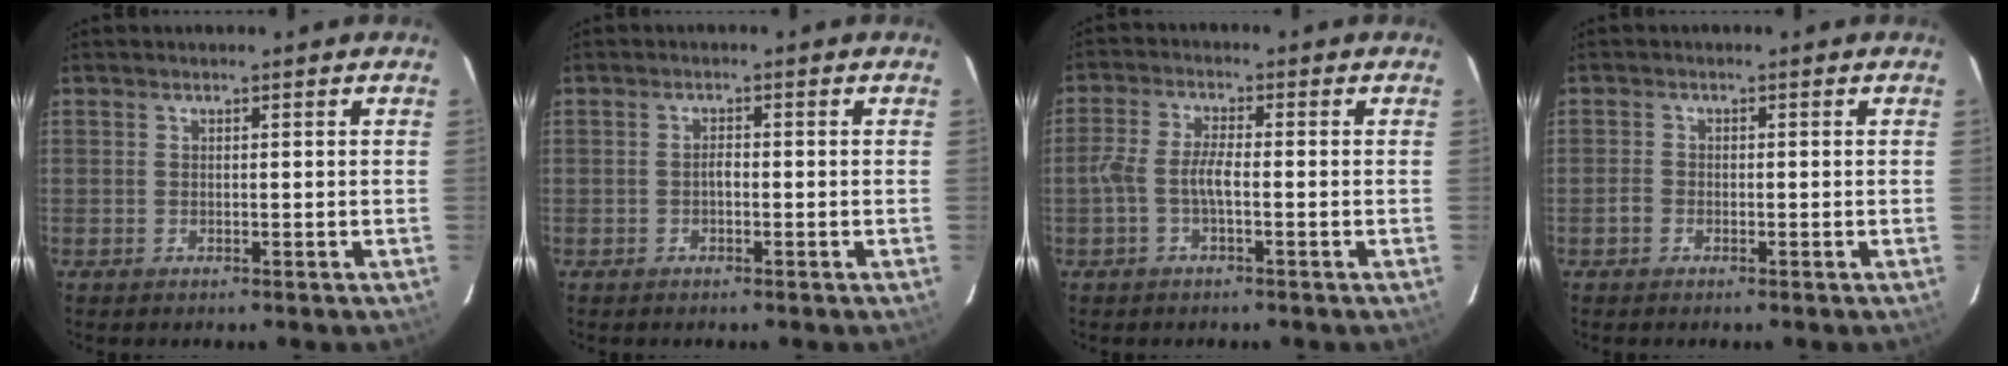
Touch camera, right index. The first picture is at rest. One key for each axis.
{"total": 1.1, "fx": -0.5, "fy": 0.5, "fz": 0.9, "tx": -0.016, "ty": 0.007, "tz": -0.009}
{"total": 4.0, "fx": -1.4, "fy": 0.7, "fz": 3.7, "tx": -0.085, "ty": 0.008, "tz": -0.029}
{"total": 1.5, "fx": -0.9, "fy": 1.2, "fz": 0.3, "tx": -0.005, "ty": 0.004, "tz": -0.018}